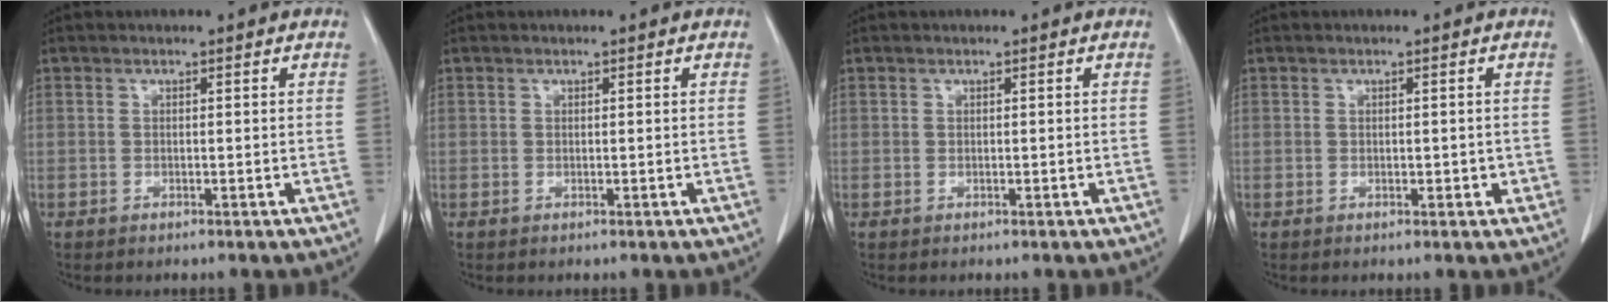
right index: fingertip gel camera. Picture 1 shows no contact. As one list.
[{"total": 0.0}, {"total": 0.0}, {"total": 1.5, "force": [-0.3, 0.9, 1.2], "torque": [-0.013, 0.002, 0.001]}]